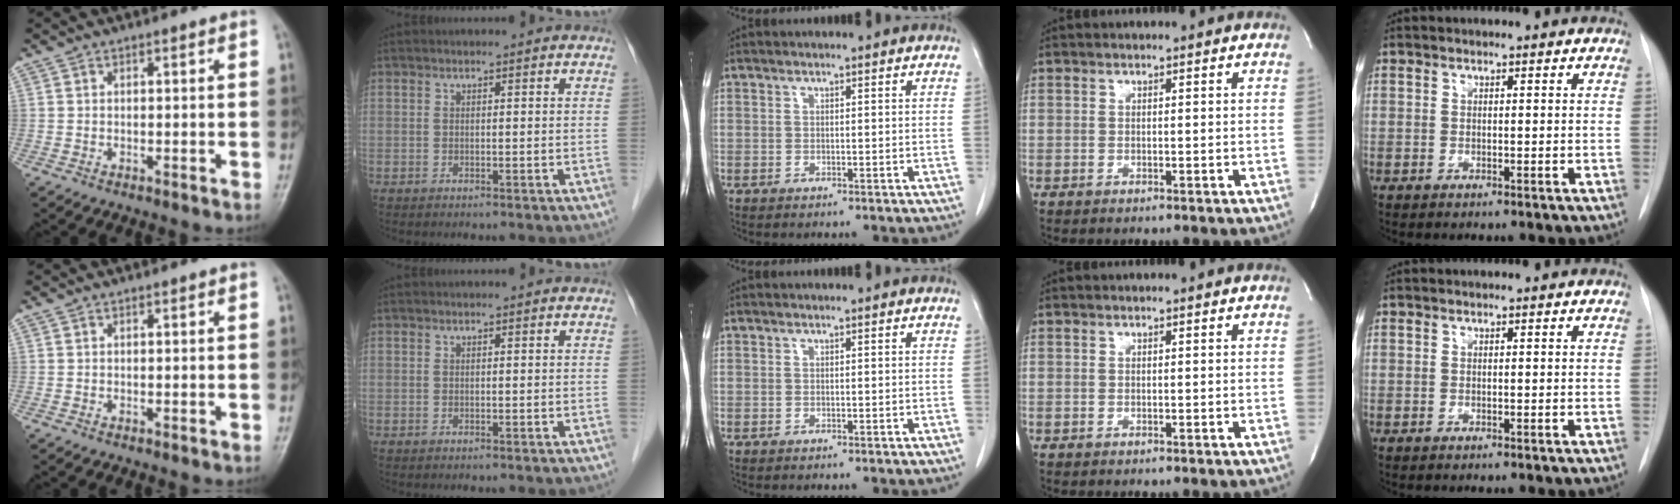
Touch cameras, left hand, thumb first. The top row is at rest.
{}